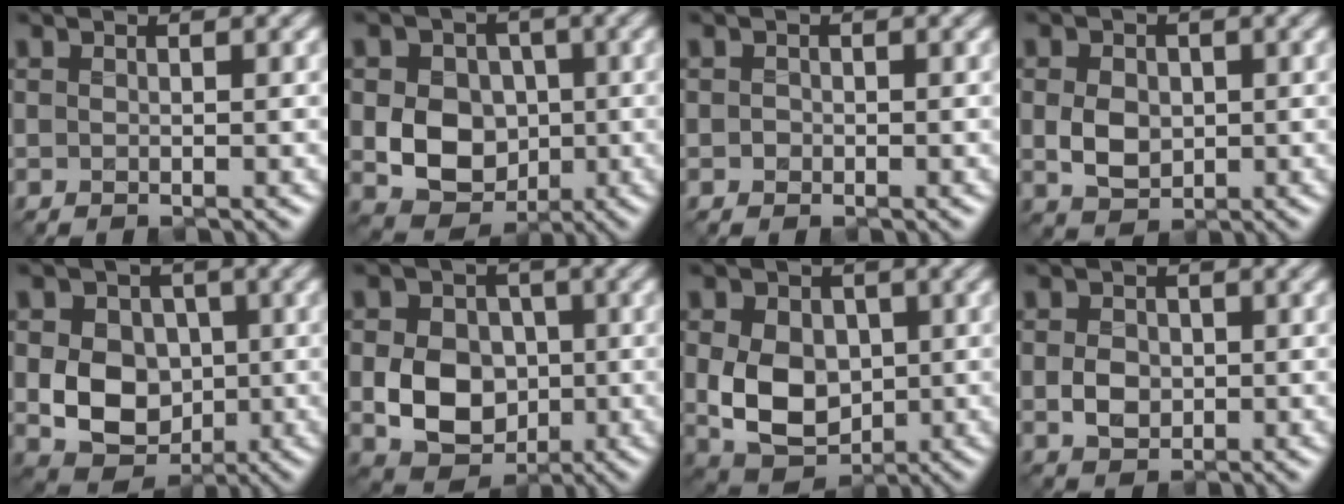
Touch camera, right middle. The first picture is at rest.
{"total": 7.2, "force": [-0.2, 6.0, 4.0], "torque": [-0.058, 0.002, -0.015]}
{"total": 0.7, "force": [-0.2, 0.7, 0.1], "torque": [0.001, -0.001, -0.008]}
{"total": 3.0, "force": [-0.2, 2.4, 1.8], "torque": [-0.038, -0.005, -0.008]}
{"total": 7.2, "force": [-0.3, 5.9, 4.1], "torque": [-0.063, -0.005, -0.013]}
{"total": 6.8, "force": [-0.8, 5.5, 3.9], "torque": [-0.074, -0.006, -0.018]}
{"total": 6.7, "force": [-0.3, 5.1, 4.3], "torque": [-0.088, -0.010, -0.007]}
{"total": 2.3, "force": [-0.4, 1.9, 1.1], "torque": [-0.023, -0.002, -0.012]}